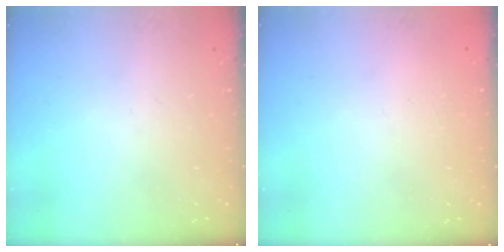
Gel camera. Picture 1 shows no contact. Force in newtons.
{"total": 2.3, "press": 2.3, "slide": 0.1}